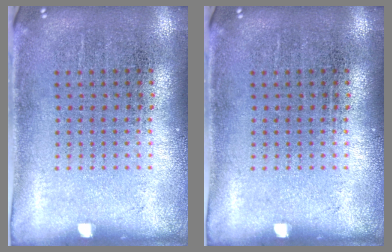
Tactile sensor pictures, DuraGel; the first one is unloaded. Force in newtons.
{"total": 0.0}